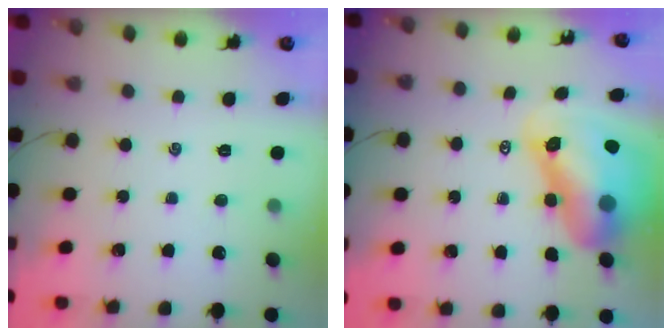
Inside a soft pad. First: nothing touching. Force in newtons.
{"total": 13.3, "press": 12.8, "slide": 3.8}